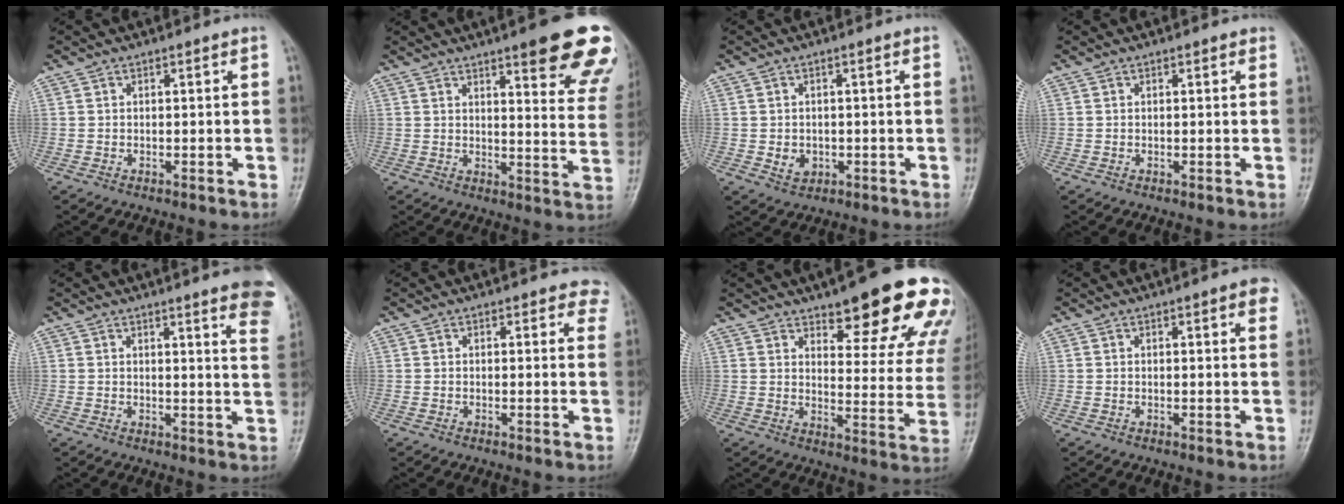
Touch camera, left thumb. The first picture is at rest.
{"total": 18.7, "force": [11.9, 4.0, 13.8], "torque": [-0.140, -0.050, 0.137]}
{"total": 2.9, "force": [-0.5, 2.4, 1.5], "torque": [-0.014, 0.000, 0.001]}
{"total": 0.9, "force": [0.6, 0.4, 0.6], "torque": [-0.007, -0.002, 0.005]}
{"total": 12.1, "force": [8.6, 1.7, 8.4], "torque": [-0.074, -0.034, 0.080]}
{"total": 3.7, "force": [3.0, 1.8, 1.2], "torque": [0.020, -0.011, 0.018]}
{"total": 20.3, "force": [13.3, 6.0, 14.2], "torque": [-0.135, -0.064, 0.167]}
{"total": 3.3, "force": [1.7, 0.8, 2.7], "torque": [-0.024, -0.003, 0.017]}